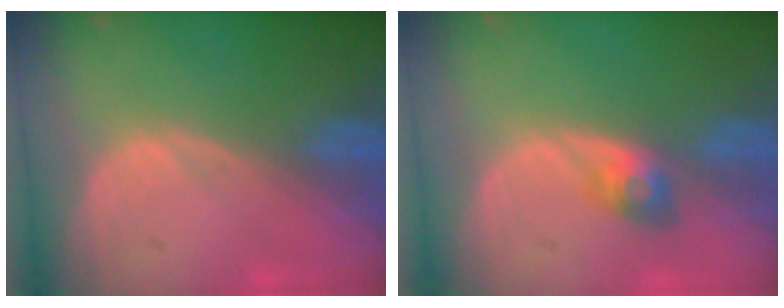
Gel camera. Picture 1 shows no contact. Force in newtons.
{"total": 3.0, "press": 2.7, "slide": 1.4}